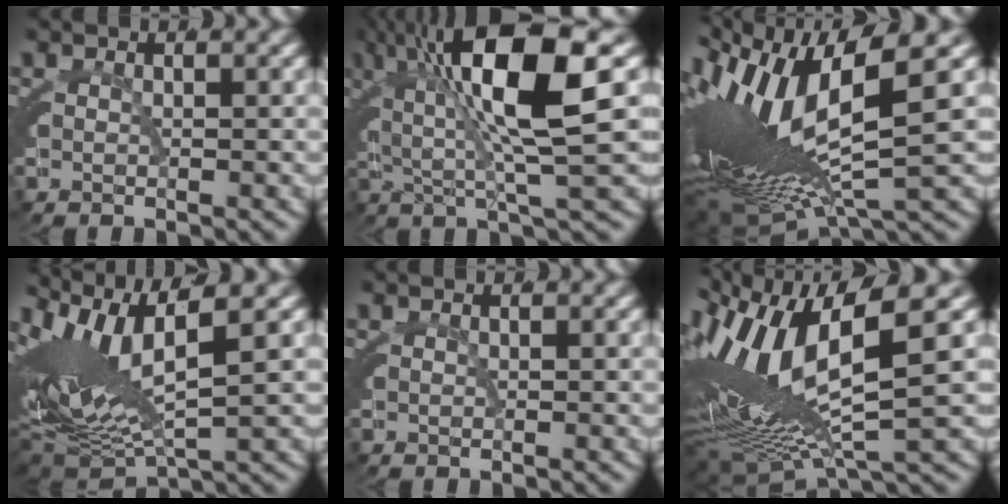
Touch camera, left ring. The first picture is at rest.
{"total": 11.4, "force": [3.4, 2.8, 10.5], "torque": [-0.178, 0.012, 0.054]}
{"total": 17.0, "force": [-0.1, 7.5, 15.3], "torque": [-0.280, -0.022, 0.018]}
{"total": 11.6, "force": [1.6, 5.7, 9.9], "torque": [-0.179, -0.001, 0.032]}
{"total": 0.0}
{"total": 12.8, "force": [0.6, 6.3, 11.1], "torque": [-0.226, -0.014, 0.023]}